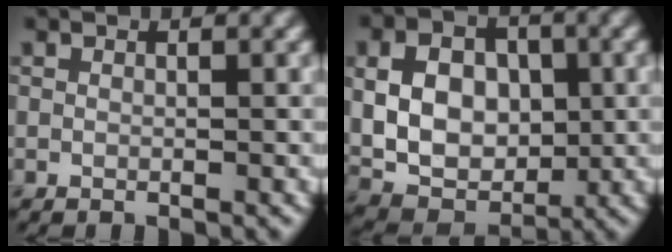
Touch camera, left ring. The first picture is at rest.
{"total": 7.8, "force": [0.5, 5.7, 5.3], "torque": [-0.101, -0.002, 0.009]}